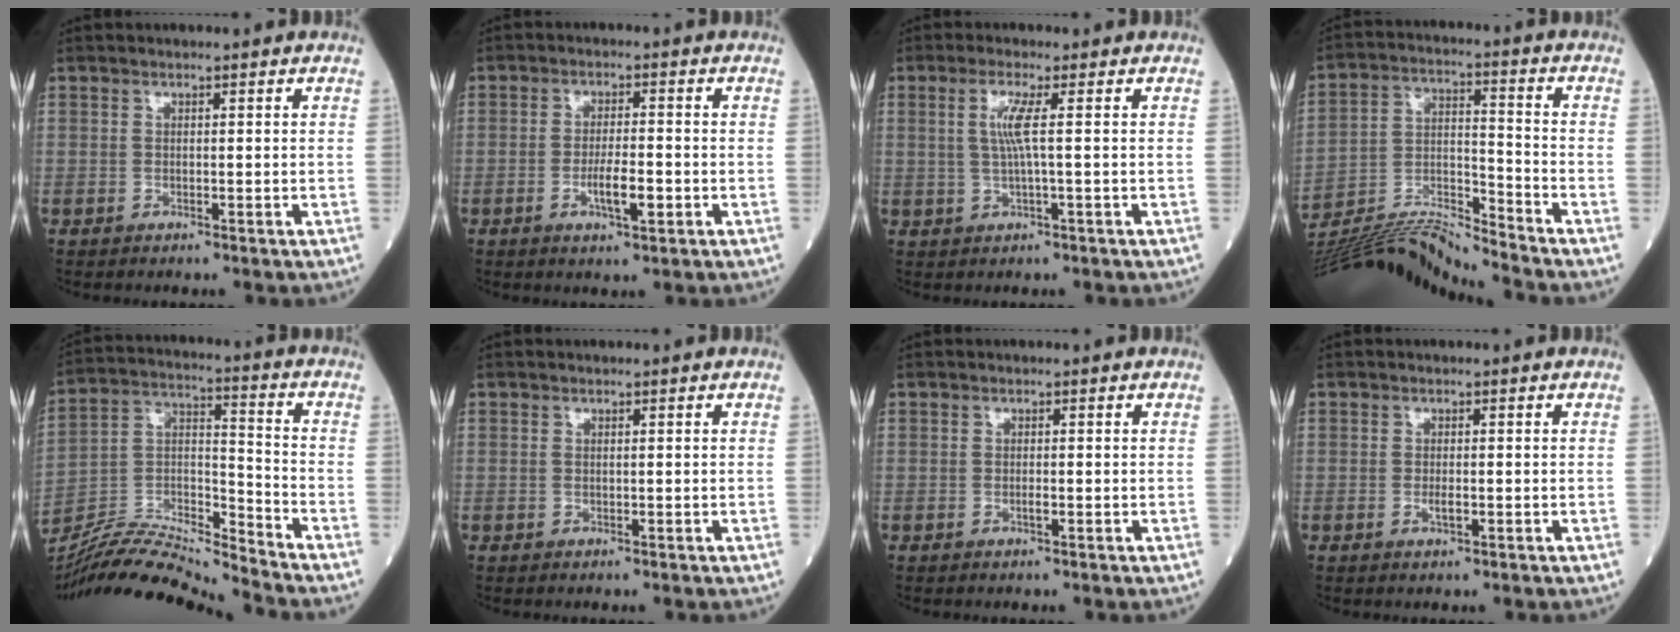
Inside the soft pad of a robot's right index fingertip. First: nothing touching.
{"total": 4.8, "force": [-1.6, 0.8, 4.4], "torque": [-0.079, -0.002, -0.025]}
{"total": 3.7, "force": [0.6, -0.5, 3.7], "torque": [-0.080, 0.001, 0.012]}
{"total": 14.3, "force": [-13.8, -2.4, 2.6], "torque": [-0.052, 0.025, -0.253]}
{"total": 16.4, "force": [-15.8, -0.9, 4.4], "torque": [-0.082, 0.022, -0.288]}
{"total": 0.0}
{"total": 0.6, "force": [-0.2, 0.0, 0.5], "torque": [-0.012, 0.000, -0.003]}
{"total": 1.2, "force": [-0.4, 0.3, 1.2], "torque": [-0.025, -0.001, -0.005]}